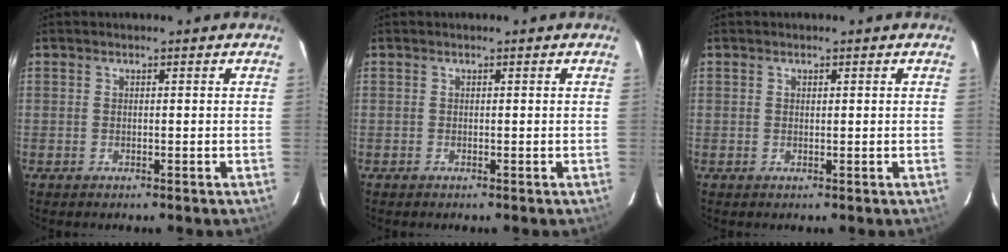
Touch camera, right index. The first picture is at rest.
{"total": 0.0}
{"total": 0.0}